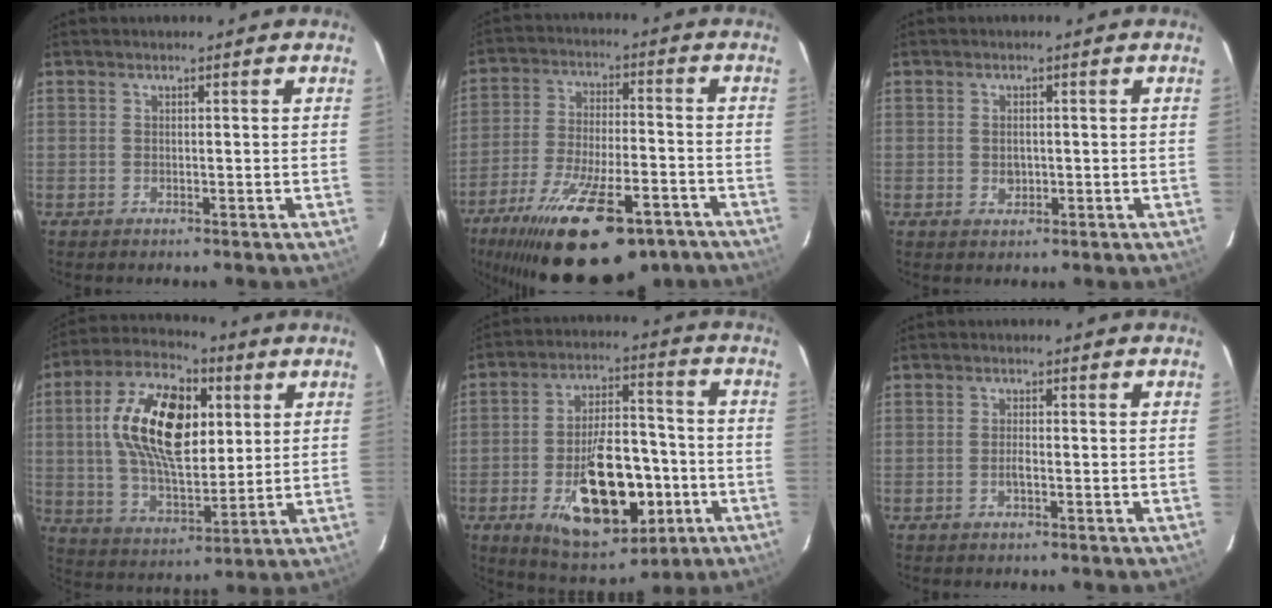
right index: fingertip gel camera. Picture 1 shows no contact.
{"total": 24.5, "force": [-16.8, 8.9, 15.4], "torque": [-0.288, -0.036, -0.254]}
{"total": 2.3, "force": [-0.2, 1.8, 1.4], "torque": [-0.021, 0.001, -0.002]}
{"total": 19.7, "force": [4.7, 10.4, 16.1], "torque": [-0.296, 0.028, 0.087]}
{"total": 19.8, "force": [-6.6, 9.9, 15.9], "torque": [-0.280, 0.007, -0.082]}
{"total": 1.6, "force": [-0.6, 0.4, 1.4], "torque": [-0.027, 0.000, -0.011]}